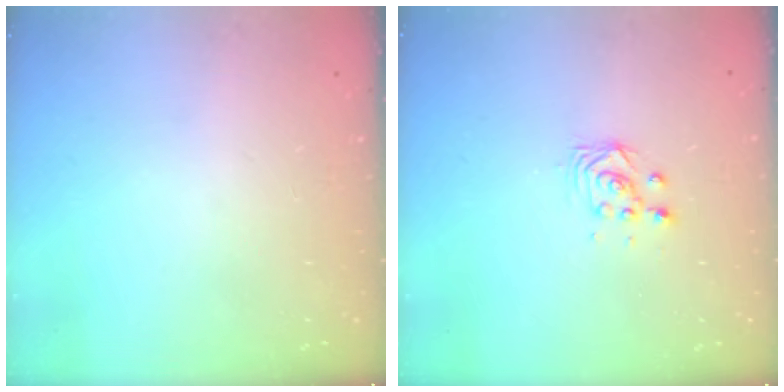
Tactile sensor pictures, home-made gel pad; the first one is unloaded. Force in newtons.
{"total": 2.9, "press": 2.9, "slide": 0.4}